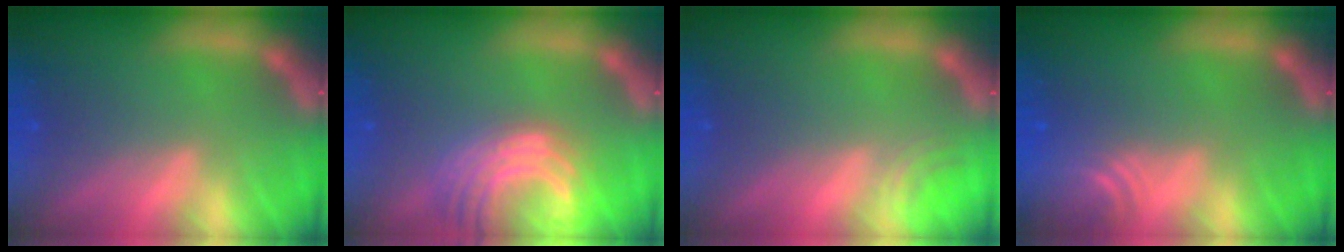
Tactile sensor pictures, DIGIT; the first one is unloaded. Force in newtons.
{"total": 8.1}
{"total": 1.5}
{"total": 4.5}